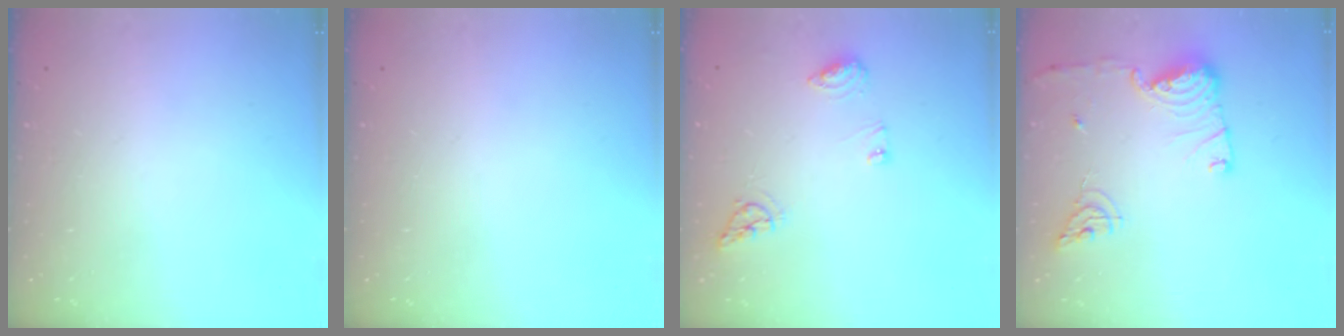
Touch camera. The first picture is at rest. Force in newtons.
{"total": 0.0}
{"total": 7.5, "press": 7.4, "slide": 0.8}
{"total": 13.7, "press": 13.6, "slide": 1.5}